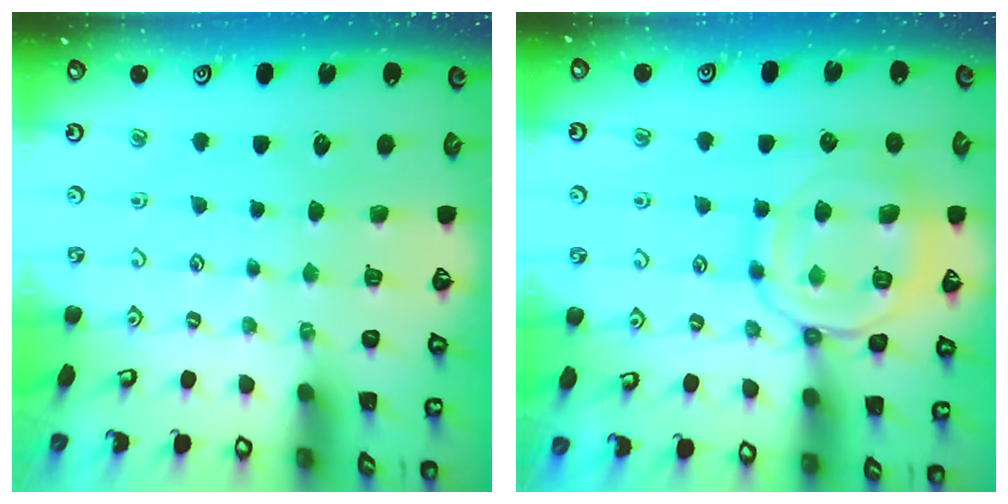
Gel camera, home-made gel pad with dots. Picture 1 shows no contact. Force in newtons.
{"total": 13.9, "press": 13.8, "slide": 1.2}